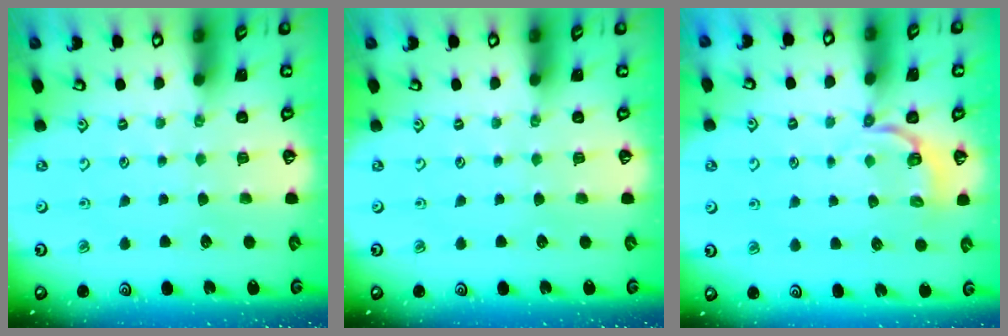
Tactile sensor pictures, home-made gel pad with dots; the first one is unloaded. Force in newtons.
{"total": 0.0}
{"total": 3.8, "press": 2.8, "slide": 2.5}